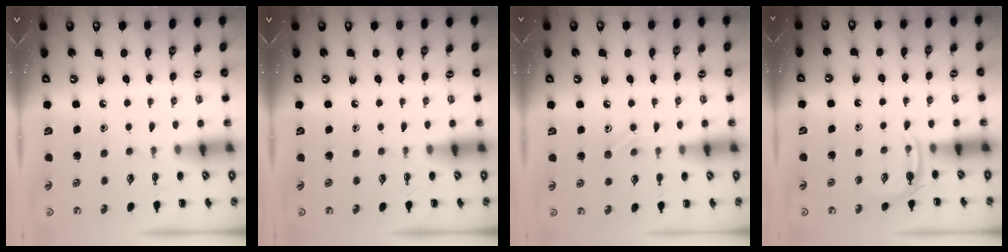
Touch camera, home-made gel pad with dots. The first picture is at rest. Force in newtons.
{"total": 0.0}
{"total": 7.2, "press": 7.0, "slide": 1.8}
{"total": 3.1, "press": 2.9, "slide": 1.1}